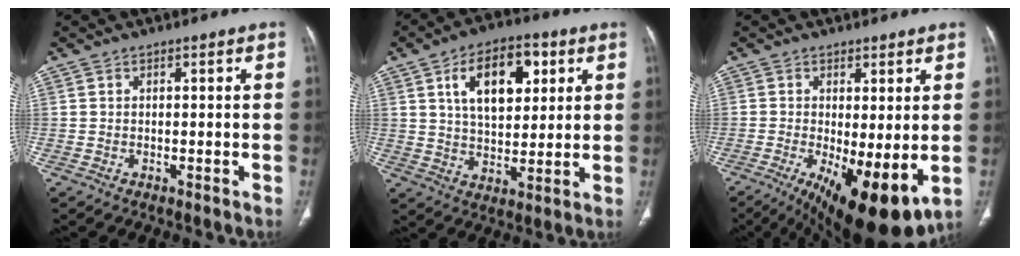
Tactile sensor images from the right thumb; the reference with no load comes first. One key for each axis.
{"total": 14.0, "fx": 5.0, "fy": 7.8, "fz": 10.4, "tx": -0.136, "ty": -0.008, "tz": 0.085}
{"total": 13.9, "fx": -3.3, "fy": 4.7, "fz": 12.6, "tx": -0.192, "ty": -0.026, "tz": -0.034}